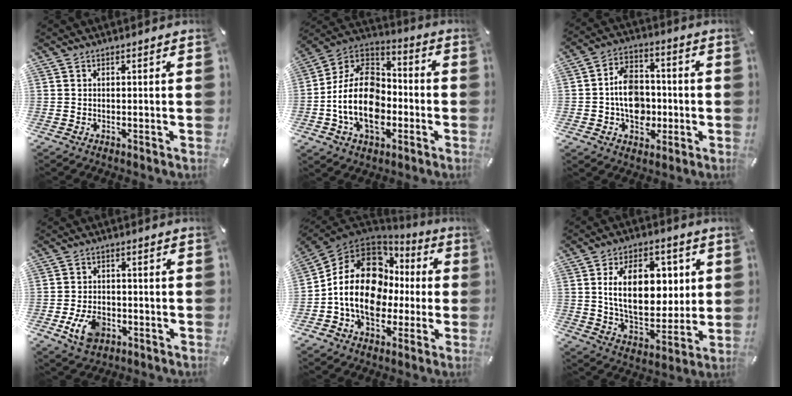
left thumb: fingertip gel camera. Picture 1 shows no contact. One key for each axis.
{"total": 18.2, "fx": -5.0, "fy": 12.9, "fz": 11.8, "tx": -0.247, "ty": 0.018, "tz": -0.096}
{"total": 11.2, "fx": -1.7, "fy": 8.9, "fz": 6.5, "tx": -0.112, "ty": 0.022, "tz": -0.029}
{"total": 7.4, "fx": -2.8, "fy": 5.1, "fz": 4.5, "tx": -0.092, "ty": 0.007, "tz": -0.053}
{"total": 17.8, "fx": -0.4, "fy": 13.8, "fz": 11.2, "tx": -0.236, "ty": 0.004, "tz": -0.007}
{"total": 17.8, "fx": 3.9, "fy": 11.5, "fz": 13.1, "tx": -0.220, "ty": 0.003, "tz": 0.068}